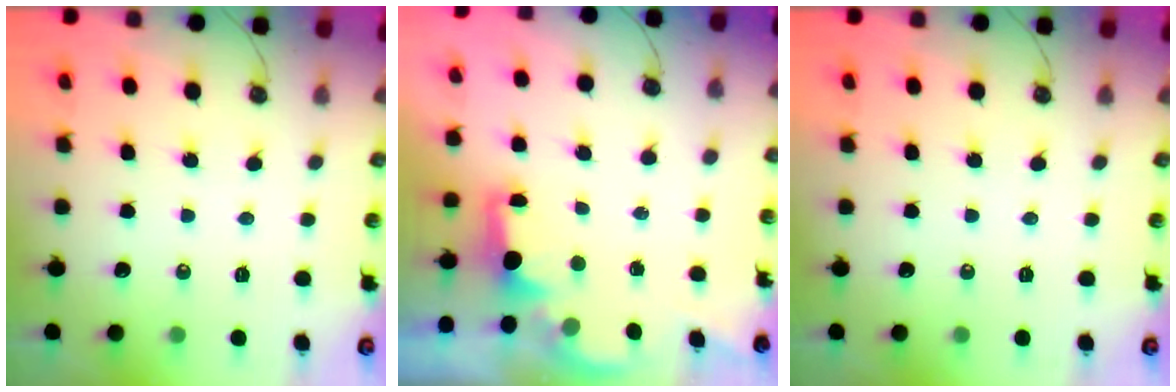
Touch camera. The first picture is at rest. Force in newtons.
{"total": 1.9, "press": 1.7, "slide": 0.8}
{"total": 0.0}